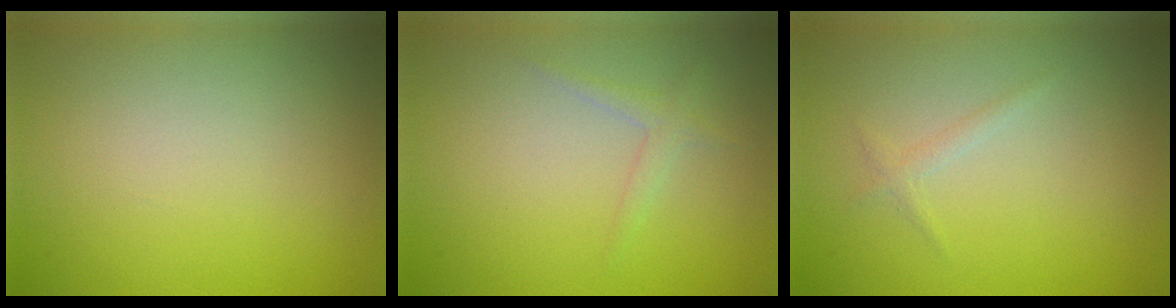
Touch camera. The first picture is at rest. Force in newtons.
{"total": 1.2, "press": 1.1, "slide": 0.1}
{"total": 0.8, "press": 0.8, "slide": 0.1}